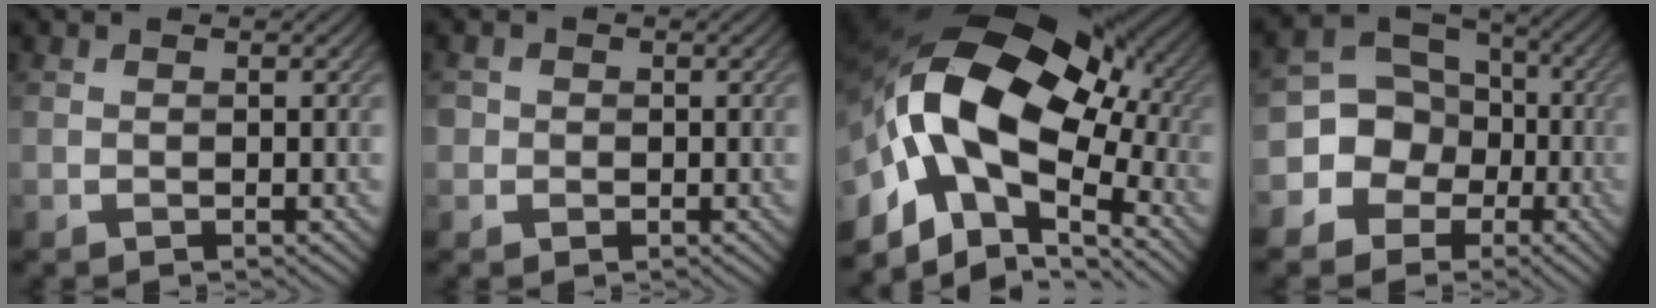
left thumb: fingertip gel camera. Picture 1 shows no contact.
{"total": 1.5, "force": [-0.1, 1.5, 0.1], "torque": [0.000, -0.001, -0.004]}
{"total": 19.9, "force": [-0.6, 12.2, 15.7], "torque": [-0.315, -0.006, -0.008]}
{"total": 11.3, "force": [-3.1, 10.3, 3.7], "torque": [-0.109, -0.007, -0.078]}